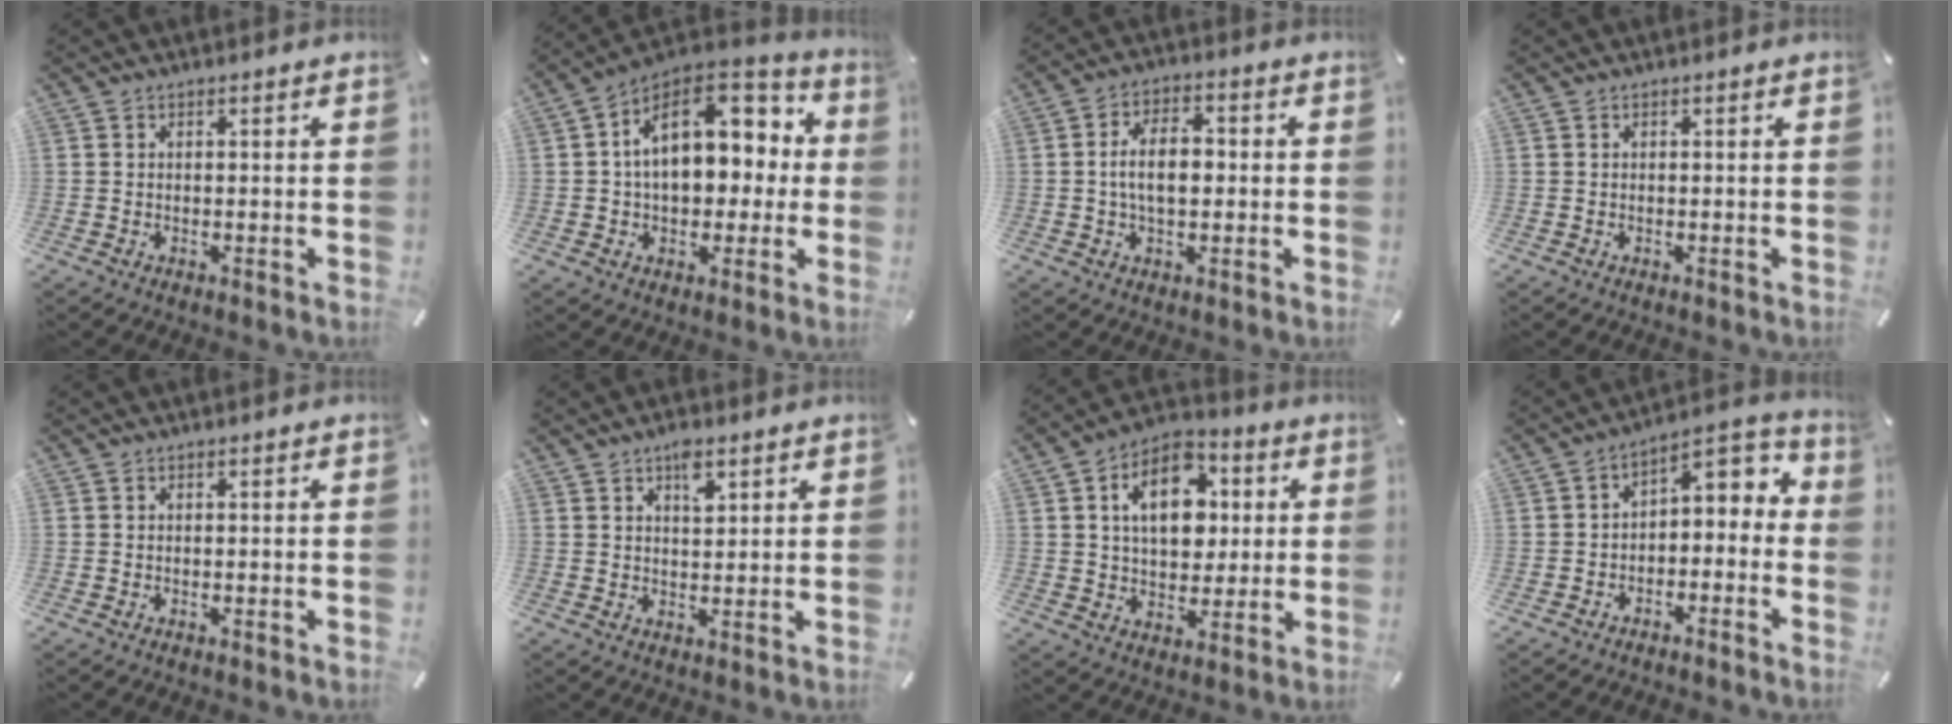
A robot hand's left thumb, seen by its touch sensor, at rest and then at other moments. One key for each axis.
{"total": 17.4, "fx": 3.9, "fy": 11.9, "fz": 12.0, "tx": -0.172, "ty": -0.013, "tz": 0.070}
{"total": 8.7, "fx": -0.3, "fy": 5.2, "fz": 7.1, "tx": -0.124, "ty": 0.007, "tz": -0.009}
{"total": 0.0}
{"total": 0.0}
{"total": 4.3, "fx": 2.3, "fy": 2.2, "fz": 2.8, "tx": -0.039, "ty": -0.005, "tz": 0.036}
{"total": 14.1, "fx": 3.2, "fy": 10.0, "fz": 9.5, "tx": -0.152, "ty": 0.008, "tz": 0.055}
{"total": 4.1, "fx": -1.4, "fy": 3.2, "fz": 2.2, "tx": -0.026, "ty": 0.001, "tz": -0.035}